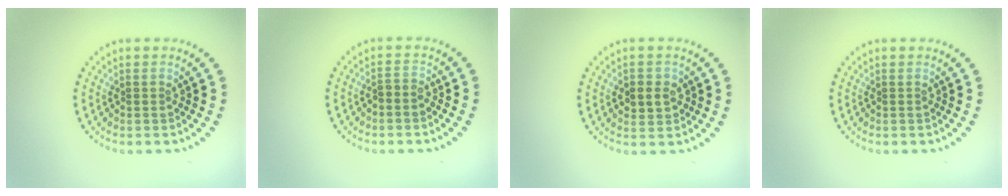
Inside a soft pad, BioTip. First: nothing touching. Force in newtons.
{"total": 0.9, "press": 0.6, "slide": 0.6}
{"total": 2.4, "press": 2.4, "slide": 0.3}
{"total": 0.0}